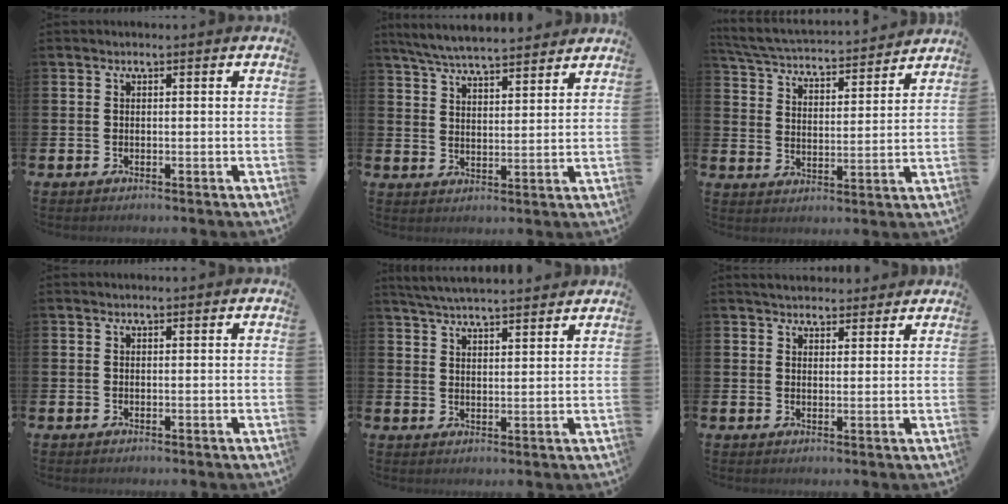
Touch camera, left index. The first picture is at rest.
{"total": 6.3, "force": [6.1, 0.5, 1.5], "torque": [-0.054, -0.029, 0.111]}
{"total": 5.0, "force": [4.8, 0.7, 0.9], "torque": [-0.044, -0.044, 0.079]}
{"total": 0.0}
{"total": 4.8, "force": [4.8, 0.0, 0.7], "torque": [-0.033, -0.022, 0.087]}
{"total": 3.6, "force": [3.4, 0.9, 0.2], "torque": [-0.007, -0.013, 0.063]}